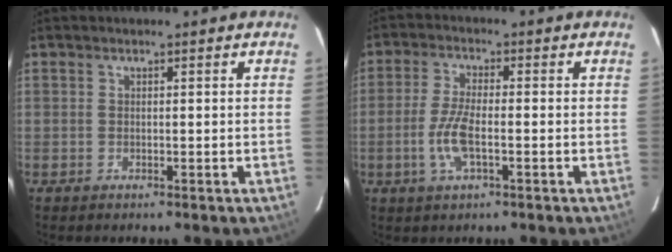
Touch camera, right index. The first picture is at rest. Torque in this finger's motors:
{"motor_torque": [0.74, -0.29, 0.21, 0.09]}